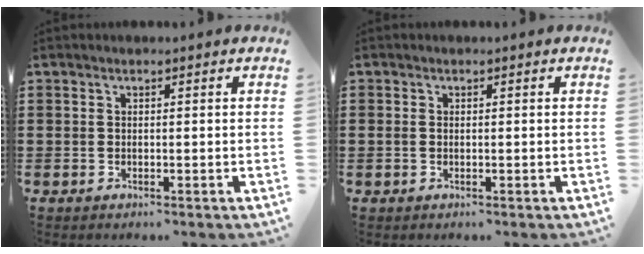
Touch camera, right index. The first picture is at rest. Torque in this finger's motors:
{"motor_torque": [0.01, 0.49, -0.02, -0.01]}